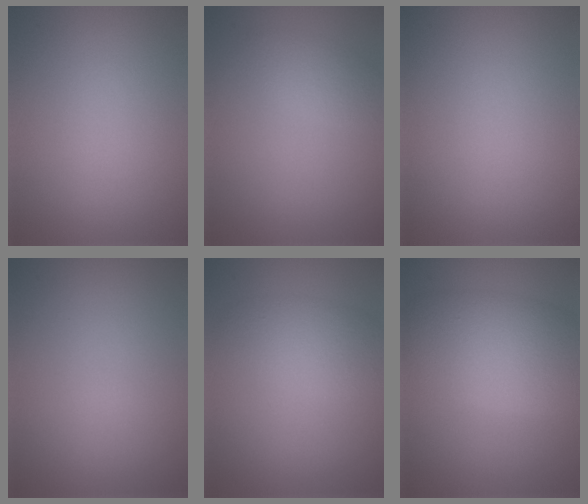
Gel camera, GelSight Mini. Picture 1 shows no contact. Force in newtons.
{"total": 2.0, "press": 2.0, "slide": 0.0}
{"total": 0.0}
{"total": 0.0}
{"total": 3.5, "press": 3.5, "slide": 0.2}
{"total": 7.6, "press": 7.6, "slide": 0.5}